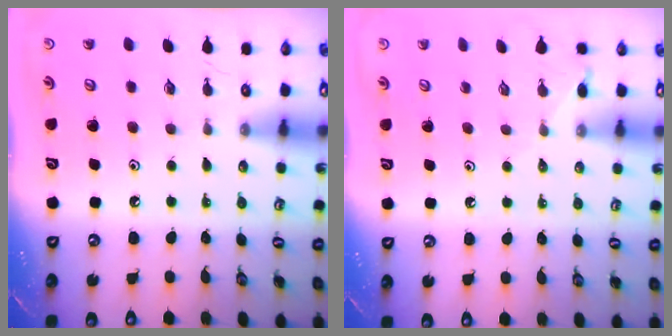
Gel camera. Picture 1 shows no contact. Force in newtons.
{"total": 5.4, "press": 5.3, "slide": 0.9}